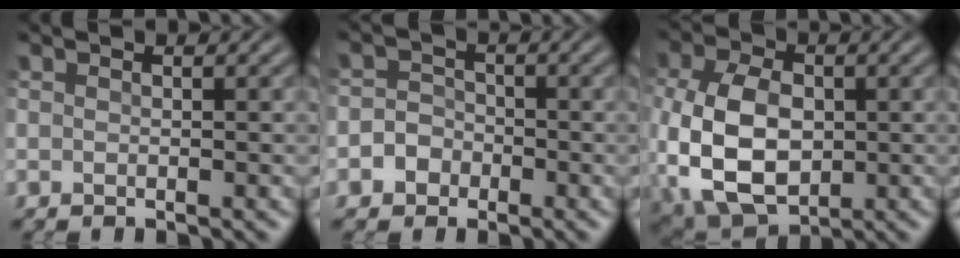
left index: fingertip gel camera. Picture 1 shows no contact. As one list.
[{"total": 1.9, "force": [-0.7, 1.7, 0.3], "torque": [0.013, 0.008, -0.022]}, {"total": 9.8, "force": [-0.6, 6.7, 7.1], "torque": [-0.171, -0.010, -0.006]}]